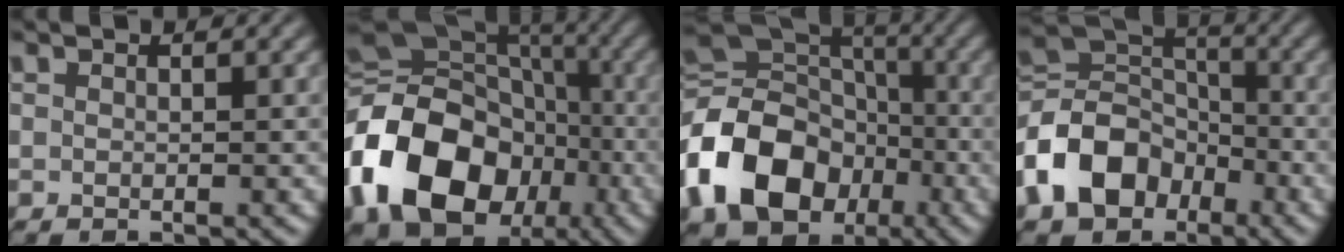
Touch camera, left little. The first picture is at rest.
{"total": 18.1, "force": [-5.8, 13.6, 10.5], "torque": [-0.231, -0.004, -0.111]}
{"total": 14.6, "force": [-5.3, 10.9, 8.1], "torque": [-0.193, -0.010, -0.109]}
{"total": 9.6, "force": [-4.5, 6.8, 5.1], "torque": [-0.101, 0.006, -0.101]}